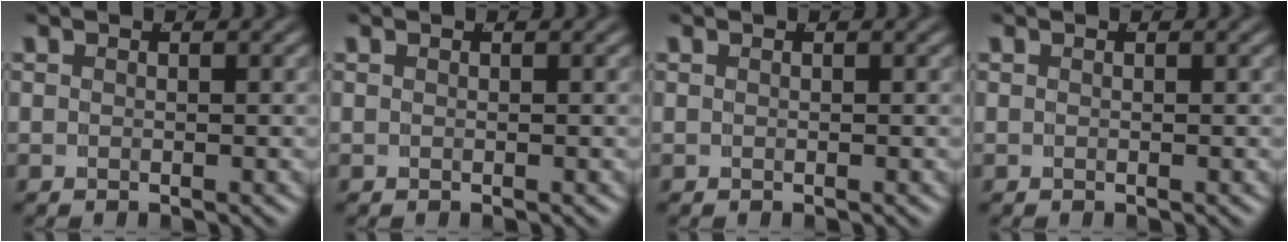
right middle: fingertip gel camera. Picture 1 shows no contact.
{"total": 0.0}
{"total": 0.0}
{"total": 0.0}